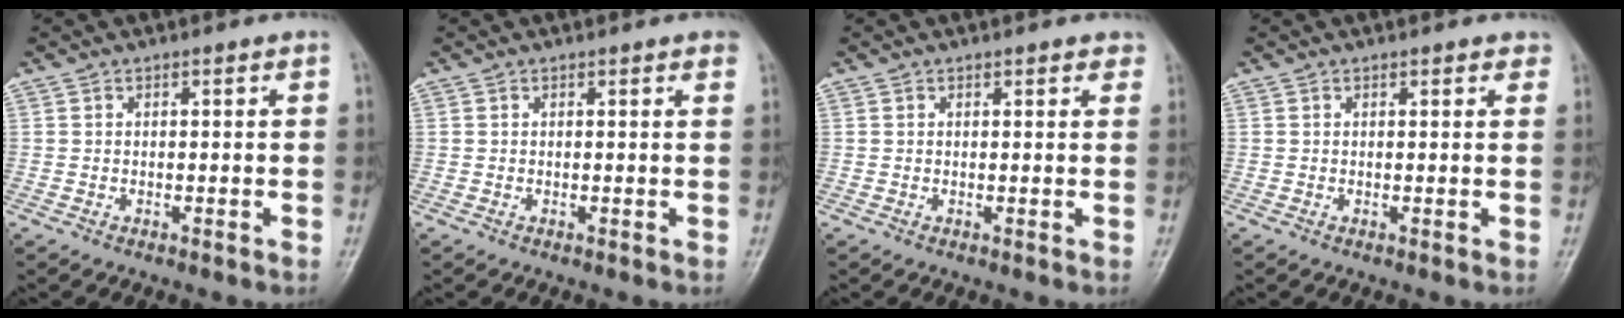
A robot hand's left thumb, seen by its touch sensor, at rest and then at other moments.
{"total": 1.3, "force": [0.9, 0.2, 0.9], "torque": [-0.010, 0.002, 0.006]}
{"total": 1.9, "force": [1.3, 0.8, 1.1], "torque": [-0.001, -0.002, 0.011]}
{"total": 1.7, "force": [1.1, 0.8, 0.9], "torque": [0.001, -0.002, 0.009]}